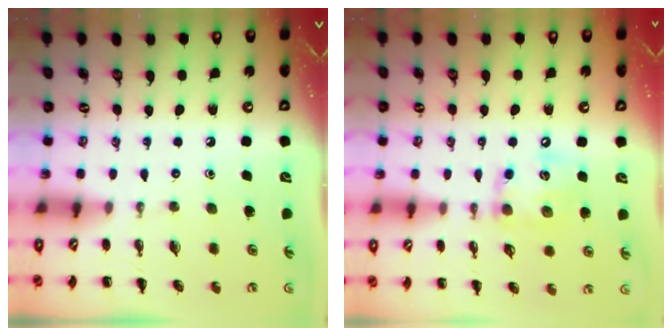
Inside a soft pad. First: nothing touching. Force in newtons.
{"total": 11.5, "press": 11.4, "slide": 1.8}